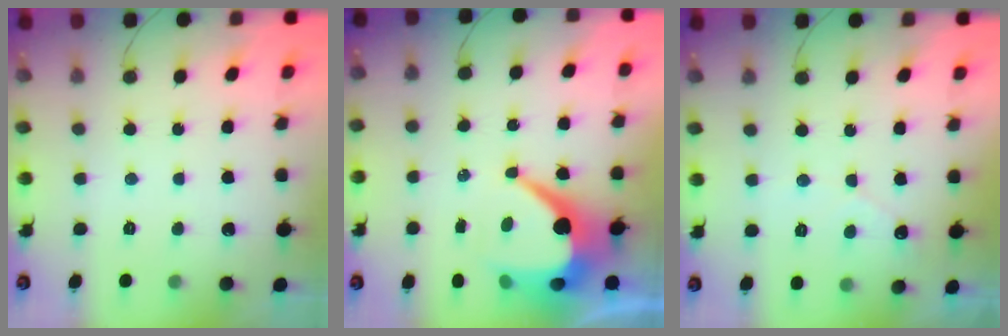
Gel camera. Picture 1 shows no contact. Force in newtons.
{"total": 11.5, "press": 11.5, "slide": 1.0}
{"total": 2.4, "press": 2.4, "slide": 0.1}